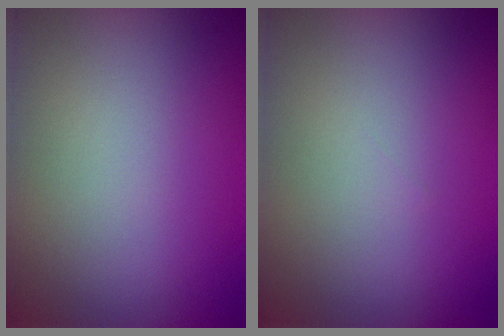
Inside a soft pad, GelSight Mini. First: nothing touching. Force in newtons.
{"total": 0.0}